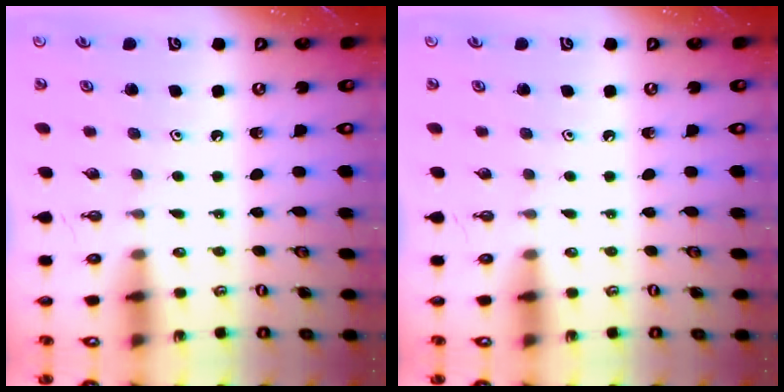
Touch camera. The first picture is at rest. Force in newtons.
{"total": 0.0}